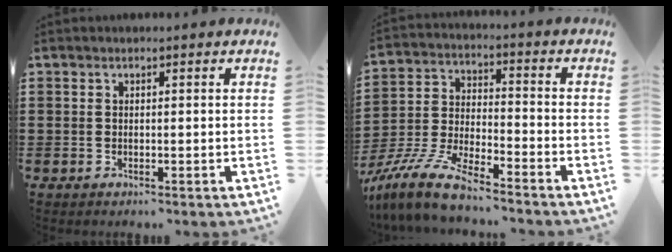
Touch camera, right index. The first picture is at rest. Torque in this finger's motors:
{"motor_torque": [1.86, 0.28, 0.35, 0.18]}